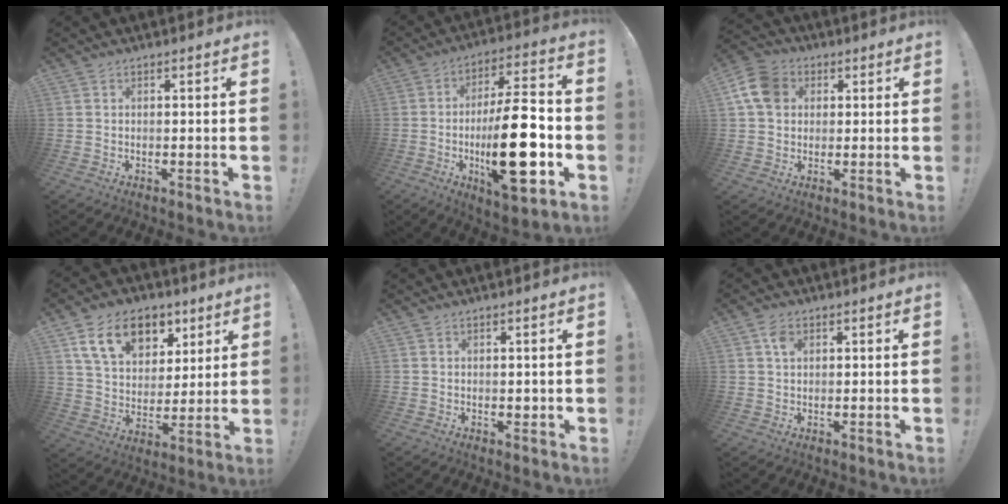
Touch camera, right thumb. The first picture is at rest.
{"total": 23.7, "force": [-4.7, 8.1, 21.8], "torque": [-0.358, 0.011, -0.070]}
{"total": 10.7, "force": [2.6, 8.4, 6.1], "torque": [-0.111, 0.005, 0.055]}
{"total": 15.9, "force": [8.6, 10.7, 8.1], "torque": [-0.129, -0.034, 0.161]}
{"total": 0.8, "force": [0.1, 0.6, 0.5], "torque": [-0.003, 0.000, 0.000]}
{"total": 3.7, "force": [1.5, 2.4, 2.3], "torque": [-0.032, -0.001, 0.026]}